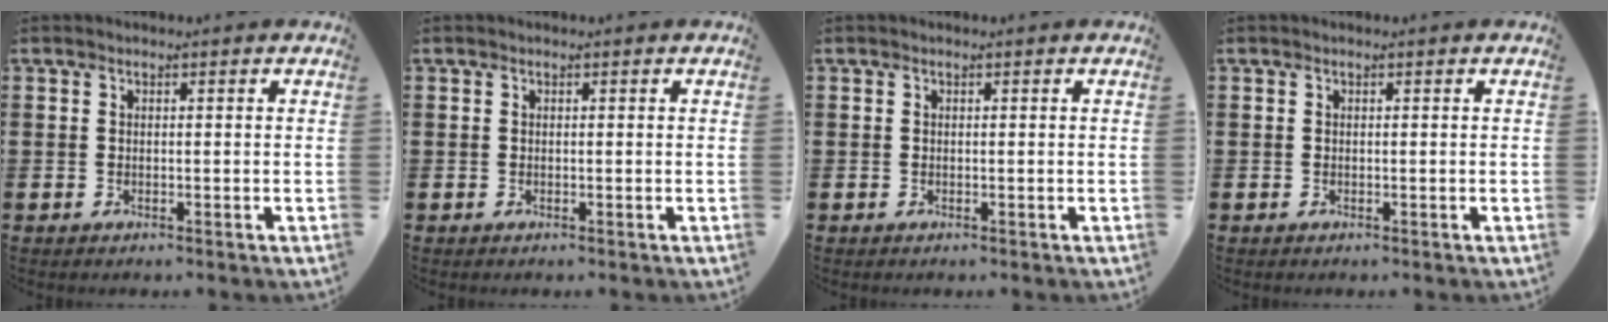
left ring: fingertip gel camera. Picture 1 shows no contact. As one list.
[{"total": 0.0}, {"total": 0.0}, {"total": 0.0}]